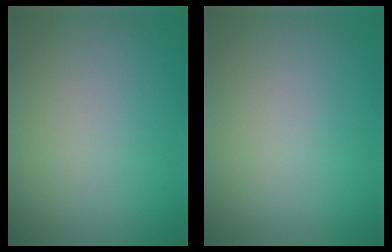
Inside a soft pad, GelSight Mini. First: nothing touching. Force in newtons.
{"total": 0.0}